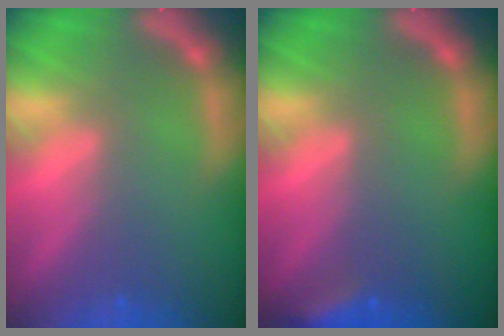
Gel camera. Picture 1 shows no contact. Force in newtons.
{"total": 2.9}